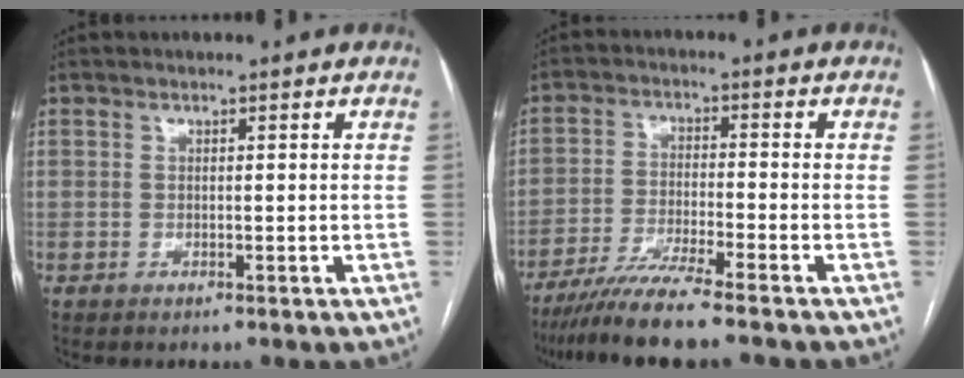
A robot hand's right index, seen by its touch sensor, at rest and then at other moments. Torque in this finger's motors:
{"motor_torque": [0.89, -0.90, 0.23, 0.14]}